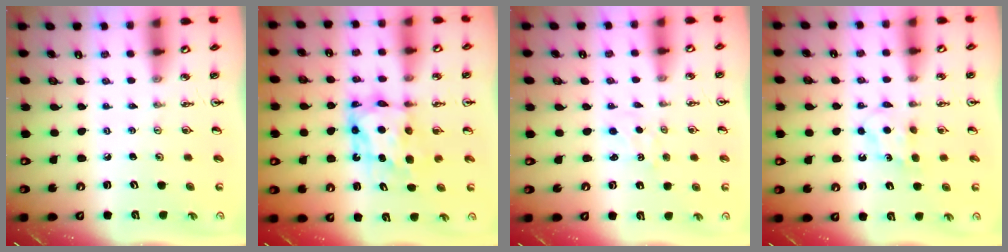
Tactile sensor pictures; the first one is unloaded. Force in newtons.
{"total": 7.5, "press": 7.5, "slide": 0.6}
{"total": 1.6, "press": 1.5, "slide": 0.3}
{"total": 5.3, "press": 5.2, "slide": 0.6}